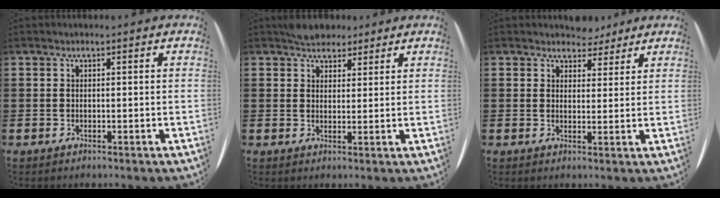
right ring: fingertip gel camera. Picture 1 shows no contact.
{"total": 3.2, "force": [2.9, 1.5, 0.0], "torque": [-0.012, 0.004, 0.058]}
{"total": 3.5, "force": [3.0, 1.7, 0.1], "torque": [-0.008, -0.004, 0.054]}